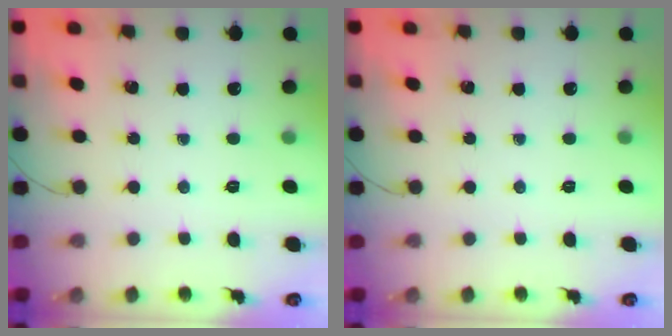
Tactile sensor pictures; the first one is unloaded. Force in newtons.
{"total": 0.0}